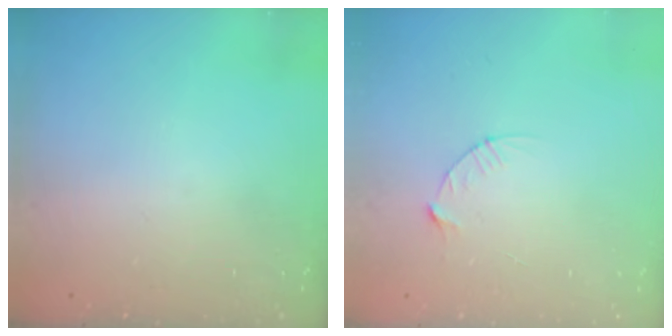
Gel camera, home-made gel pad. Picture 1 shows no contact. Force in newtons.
{"total": 3.7, "press": 3.7, "slide": 0.4}